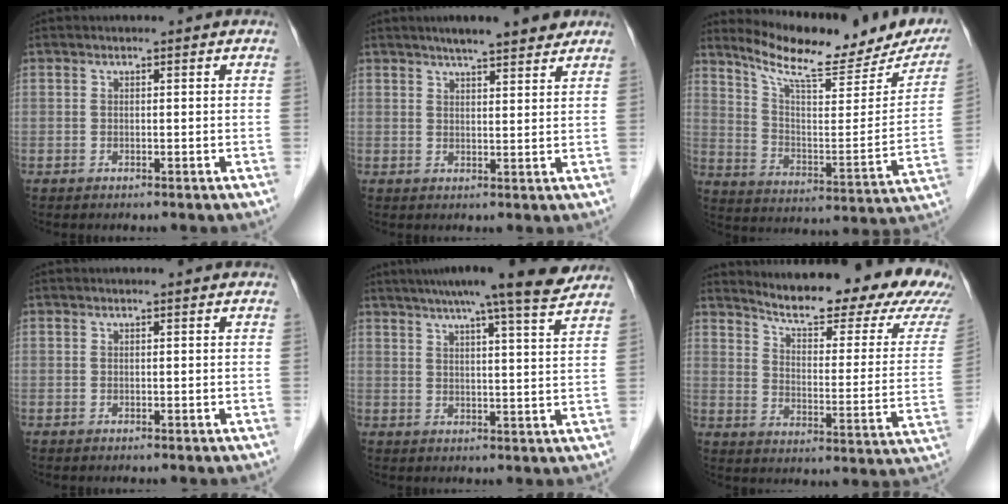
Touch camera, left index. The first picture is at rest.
{"total": 7.9, "force": [6.4, 1.1, 4.5], "torque": [-0.062, 0.019, 0.088]}
{"total": 20.4, "force": [17.7, 3.5, 9.6], "torque": [-0.148, -0.040, 0.251]}
{"total": 0.8, "force": [0.7, 0.0, 0.3], "torque": [-0.009, 0.007, 0.012]}
{"total": 15.3, "force": [12.9, -0.3, 8.2], "torque": [-0.130, 0.011, 0.167]}
{"total": 23.0, "force": [20.0, 3.7, 10.7], "torque": [-0.151, -0.056, 0.247]}